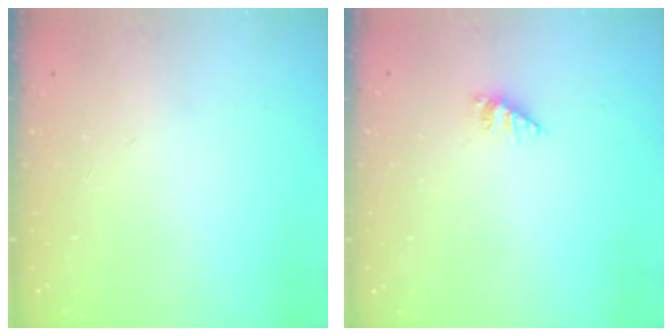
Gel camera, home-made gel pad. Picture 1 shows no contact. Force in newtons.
{"total": 1.5, "press": 1.5, "slide": 0.3}